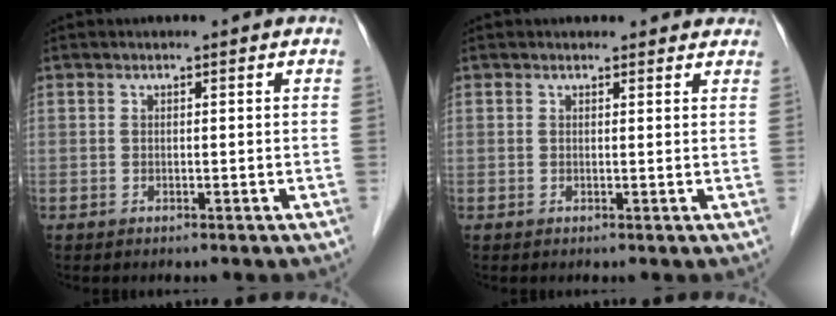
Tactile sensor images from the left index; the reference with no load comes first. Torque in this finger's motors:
{"motor_torque": [0.30, -0.23, 0.01, -0.01]}